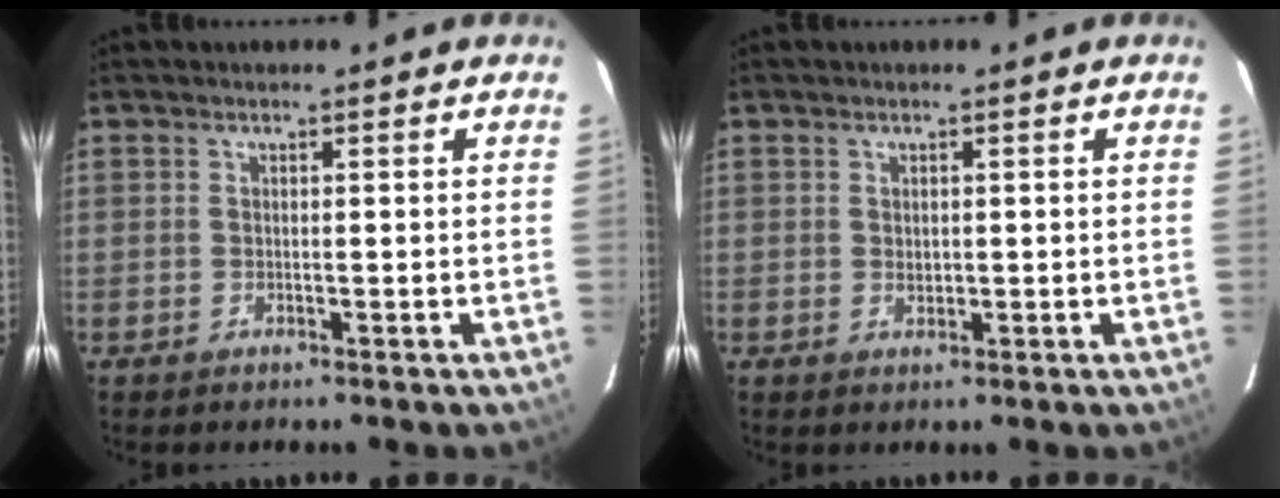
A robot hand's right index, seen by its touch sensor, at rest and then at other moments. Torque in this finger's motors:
{"motor_torque": [0.05, -0.02, 0.02, 0.02]}